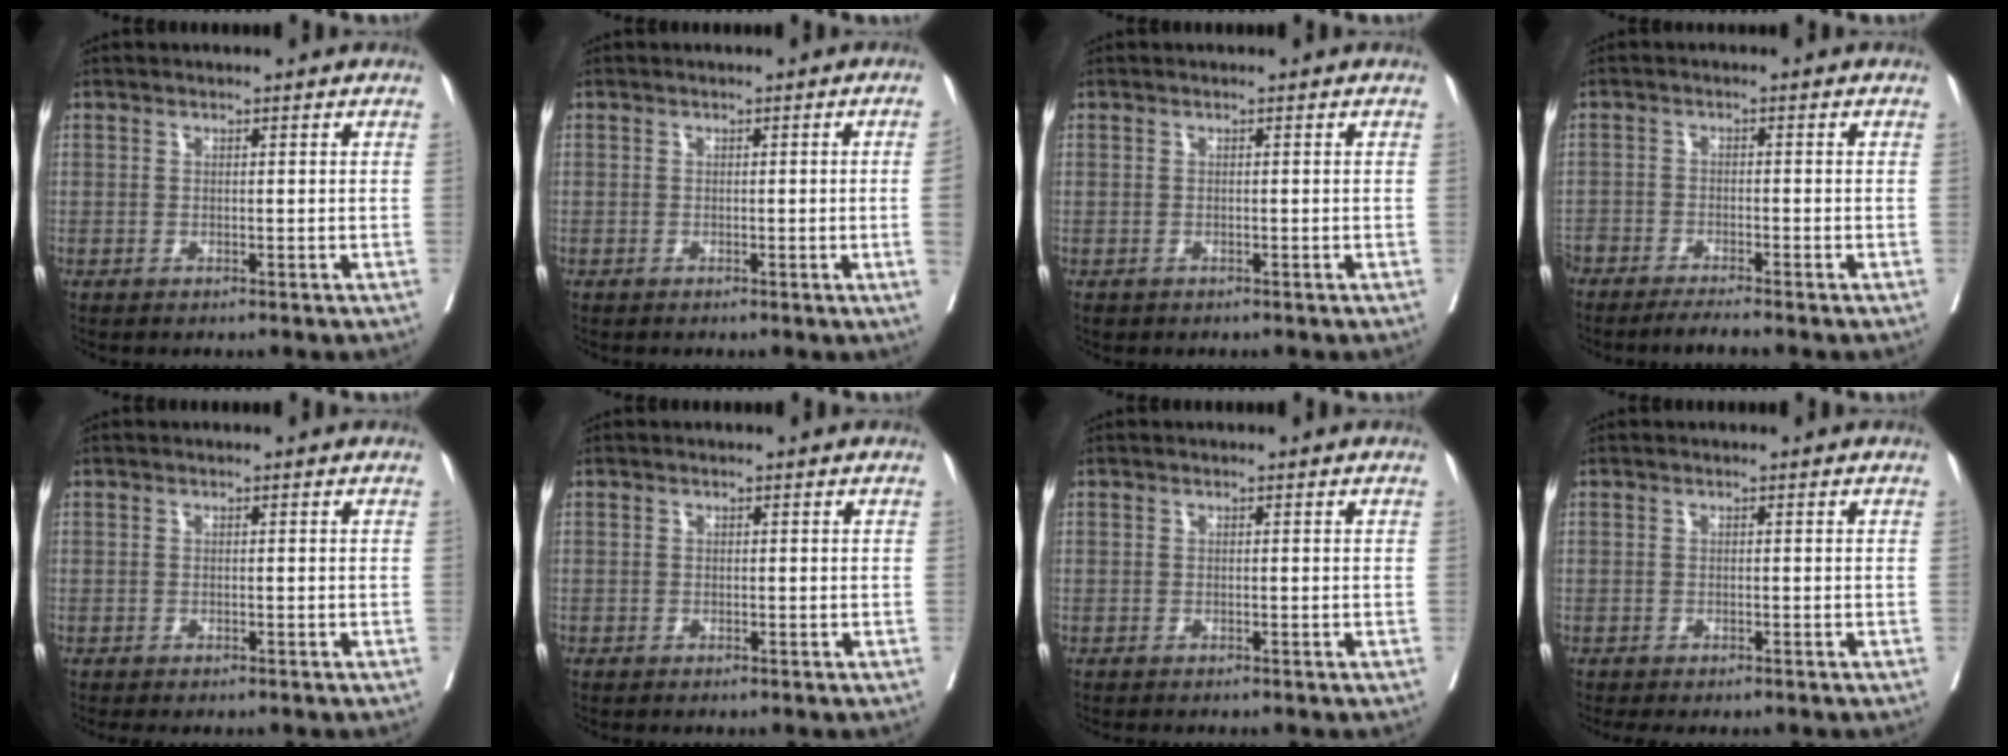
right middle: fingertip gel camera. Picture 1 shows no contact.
{"total": 2.1, "force": [-0.3, -0.8, 1.9], "torque": [-0.021, -0.003, -0.001]}
{"total": 0.8, "force": [-0.5, 0.5, 0.1], "torque": [-0.008, 0.001, -0.005]}
{"total": 5.2, "force": [-4.7, 0.0, 2.3], "torque": [-0.035, -0.013, -0.083]}
{"total": 1.8, "force": [-1.5, 0.7, 0.6], "torque": [-0.006, -0.003, -0.019]}
{"total": 0.0}
{"total": 0.8, "force": [-0.8, 0.2, 0.2], "torque": [-0.005, -0.002, -0.013]}
{"total": 2.8, "force": [-2.3, 1.0, 1.1], "torque": [-0.009, -0.006, -0.031]}